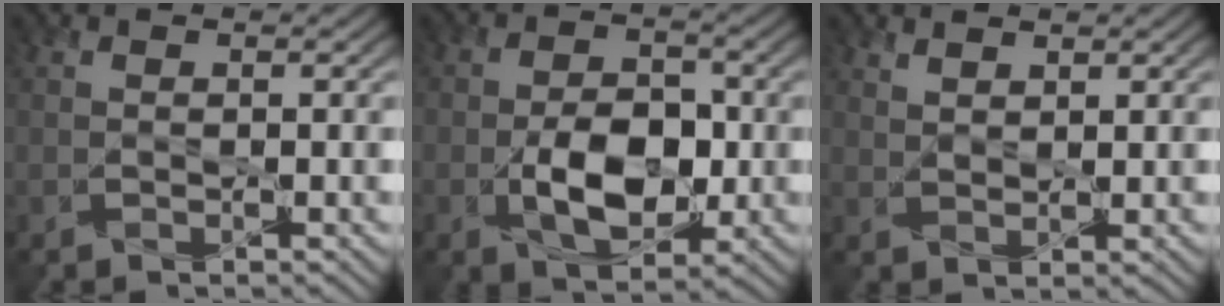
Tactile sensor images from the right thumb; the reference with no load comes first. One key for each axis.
{"total": 7.4, "fx": -2.0, "fy": 4.4, "fz": 5.6, "tx": -0.096, "ty": -0.004, "tz": -0.036}
{"total": 1.9, "fx": 1.7, "fy": 0.5, "fz": 0.8, "tx": -0.018, "ty": 0.002, "tz": 0.036}